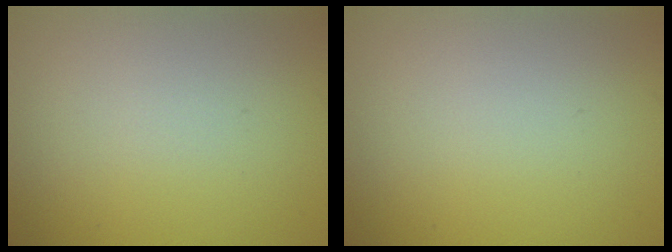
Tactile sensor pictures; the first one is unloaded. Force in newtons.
{"total": 0.0}